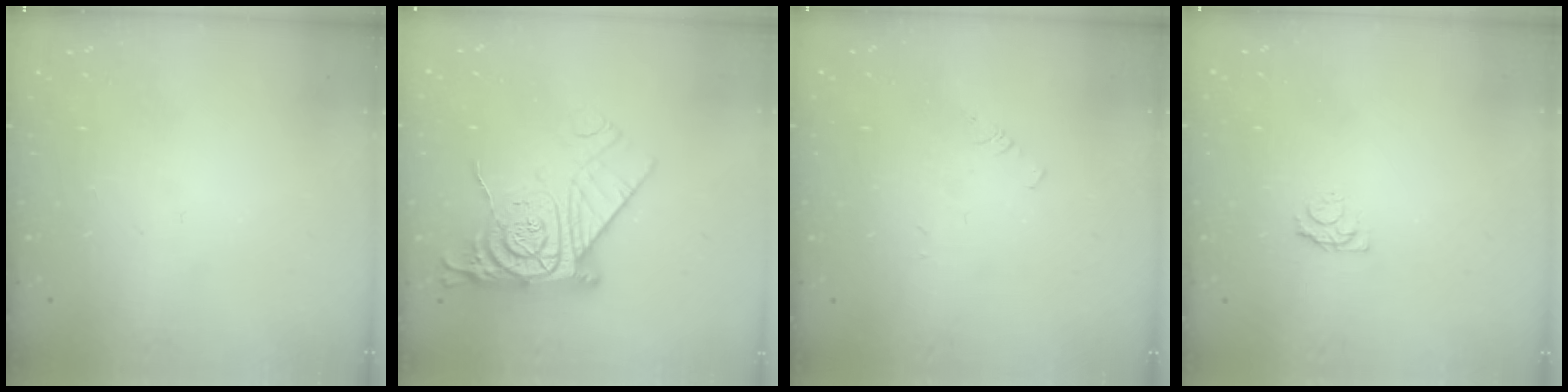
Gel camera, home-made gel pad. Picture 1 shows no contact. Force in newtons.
{"total": 16.0, "press": 15.9, "slide": 1.4}
{"total": 1.0, "press": 0.9, "slide": 0.2}
{"total": 4.0, "press": 4.0, "slide": 0.4}